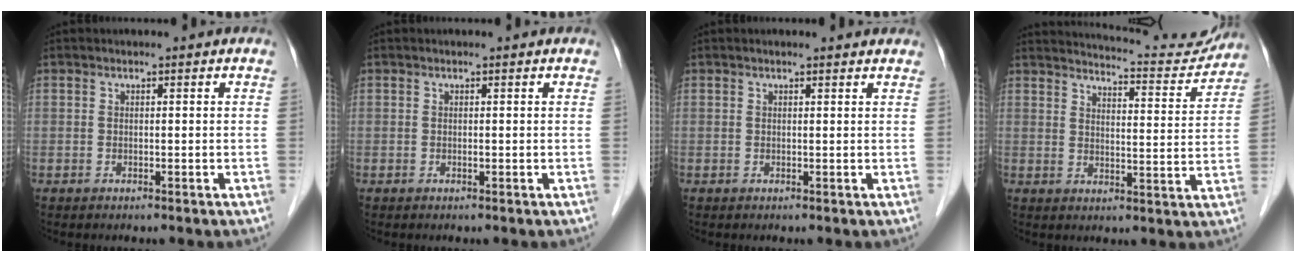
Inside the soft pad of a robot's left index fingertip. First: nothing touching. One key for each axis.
{"total": 0.0}
{"total": 3.1, "fx": 2.9, "fy": 0.4, "fz": 1.1, "tx": -0.019, "ty": 0.012, "tz": 0.026}
{"total": 14.0, "fx": 13.6, "fy": 1.6, "fz": 3.0, "tx": -0.036, "ty": -0.027, "tz": 0.160}